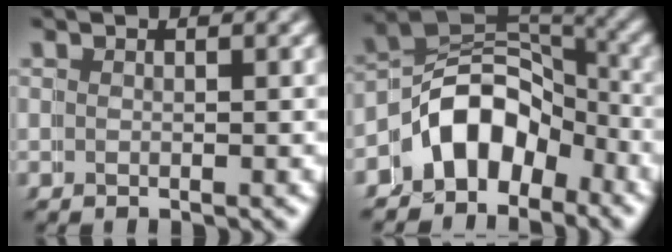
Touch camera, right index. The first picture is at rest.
{"total": 7.3, "force": [-2.6, 5.9, 3.6], "torque": [-0.076, -0.016, -0.050]}